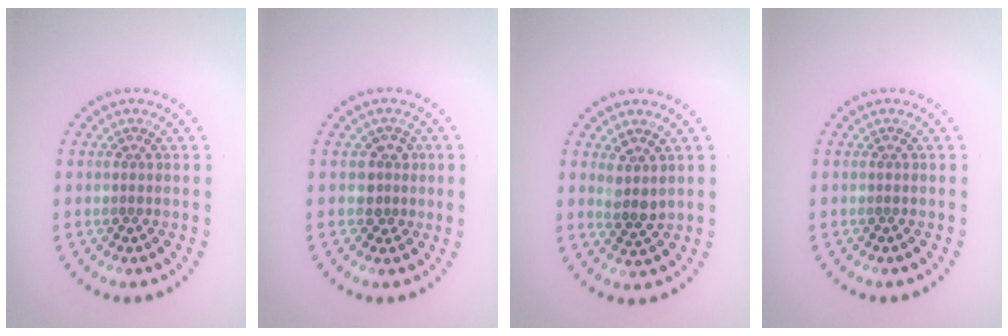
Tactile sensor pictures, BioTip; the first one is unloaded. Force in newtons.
{"total": 2.0, "press": 1.5, "slide": 1.3}
{"total": 2.0, "press": 1.6, "slide": 1.1}
{"total": 0.0}